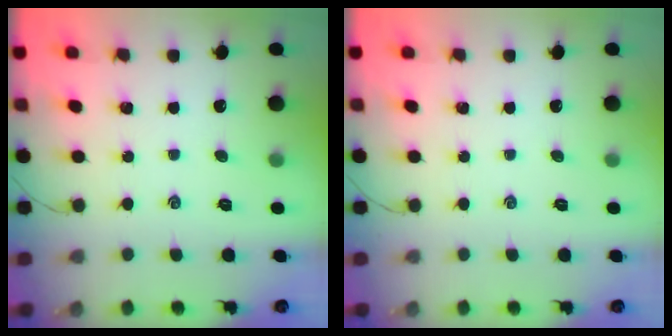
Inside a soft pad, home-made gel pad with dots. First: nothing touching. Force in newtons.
{"total": 0.0}